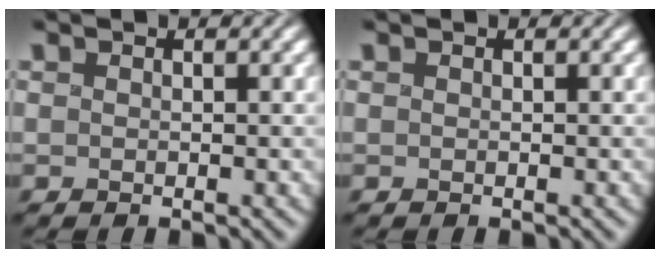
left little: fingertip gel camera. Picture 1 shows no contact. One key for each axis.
{"total": 0.0}